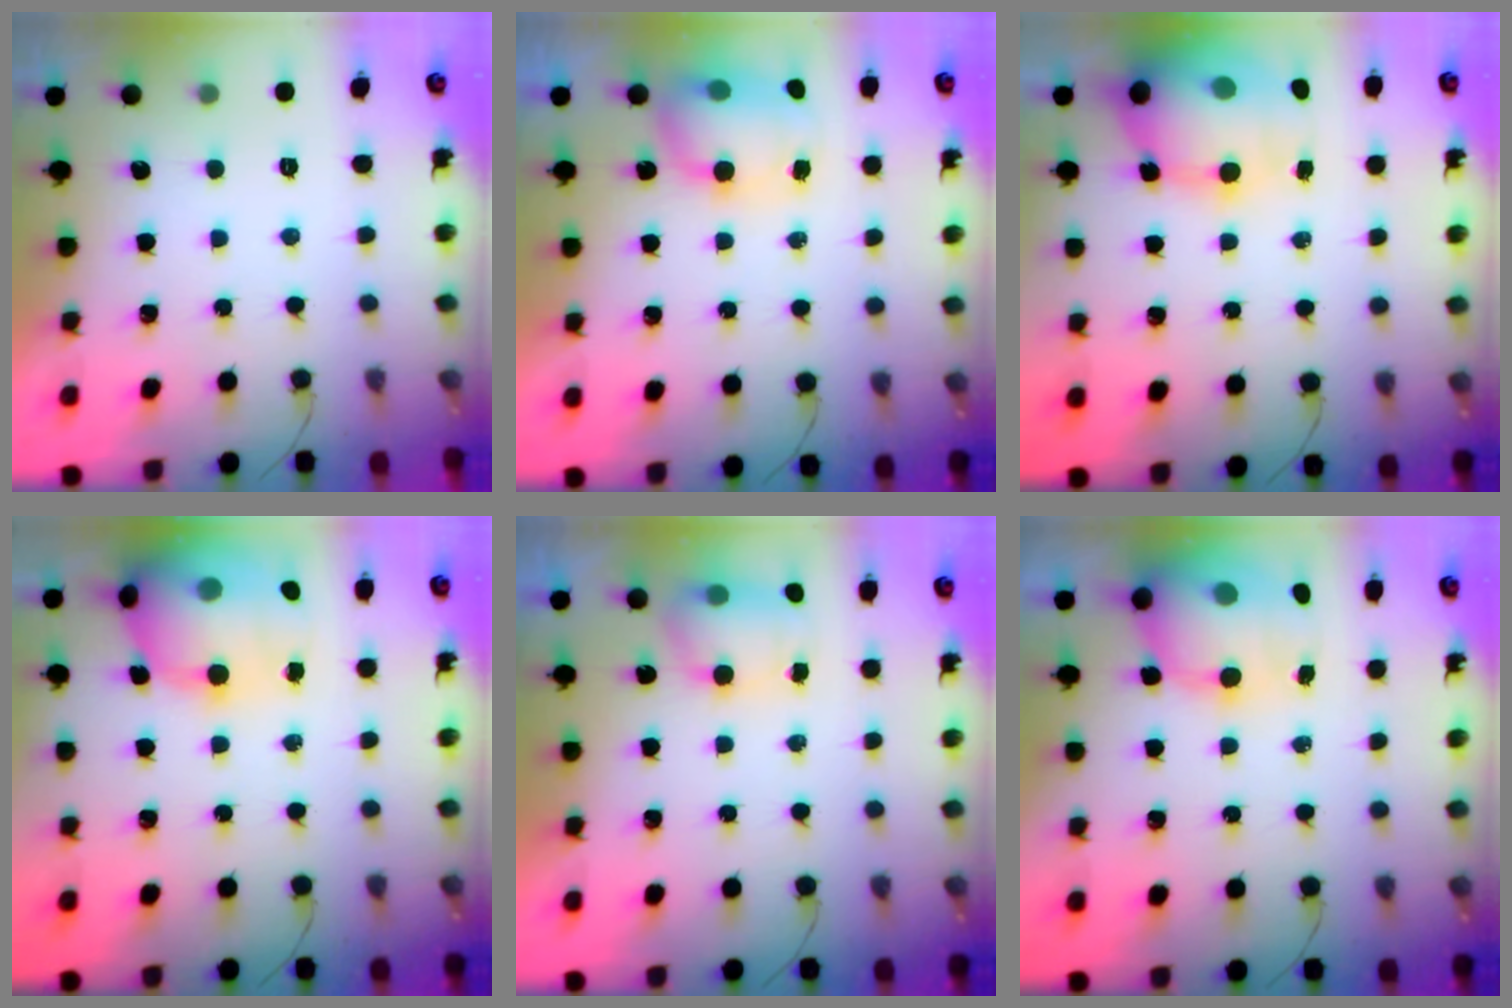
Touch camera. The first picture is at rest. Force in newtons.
{"total": 7.7, "press": 7.6, "slide": 1.3}
{"total": 16.9, "press": 16.3, "slide": 4.5}
{"total": 18.9, "press": 18.7, "slide": 3.0}
{"total": 6.6, "press": 6.6, "slide": 0.6}
{"total": 14.2, "press": 13.6, "slide": 4.0}